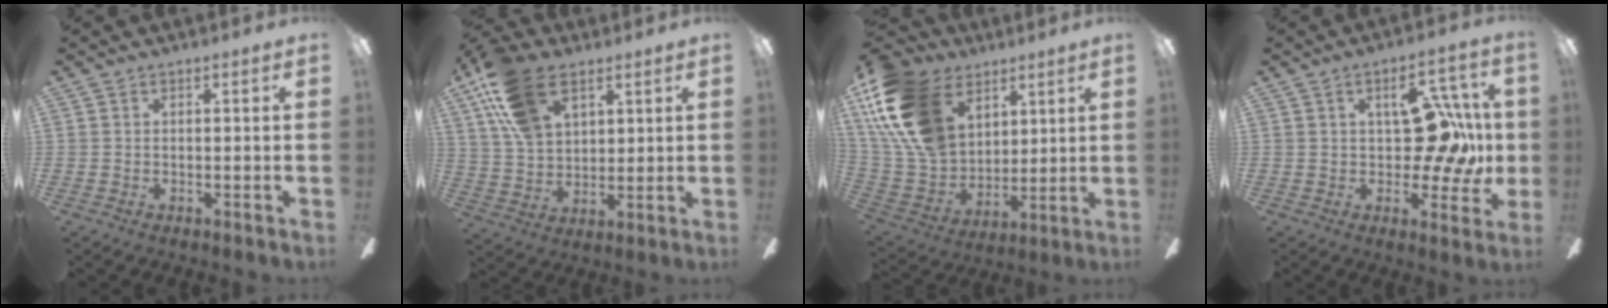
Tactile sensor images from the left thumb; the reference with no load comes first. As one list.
[{"total": 17.5, "force": [9.5, 10.4, 10.5], "torque": [-0.212, -0.020, 0.177]}, {"total": 22.2, "force": [9.9, 15.0, 12.9], "torque": [-0.303, -0.031, 0.187]}, {"total": 15.9, "force": [2.5, 9.2, 12.7], "torque": [-0.167, 0.007, 0.044]}]